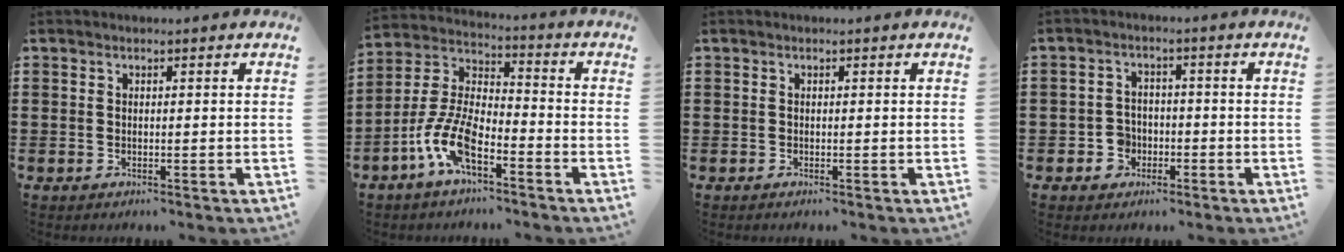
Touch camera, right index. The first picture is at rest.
{"total": 9.2, "force": [-5.3, 3.3, 6.8], "torque": [-0.177, -0.010, -0.110]}
{"total": 0.0}
{"total": 1.1, "force": [-0.6, 0.9, 0.5], "torque": [-0.011, 0.001, -0.012]}